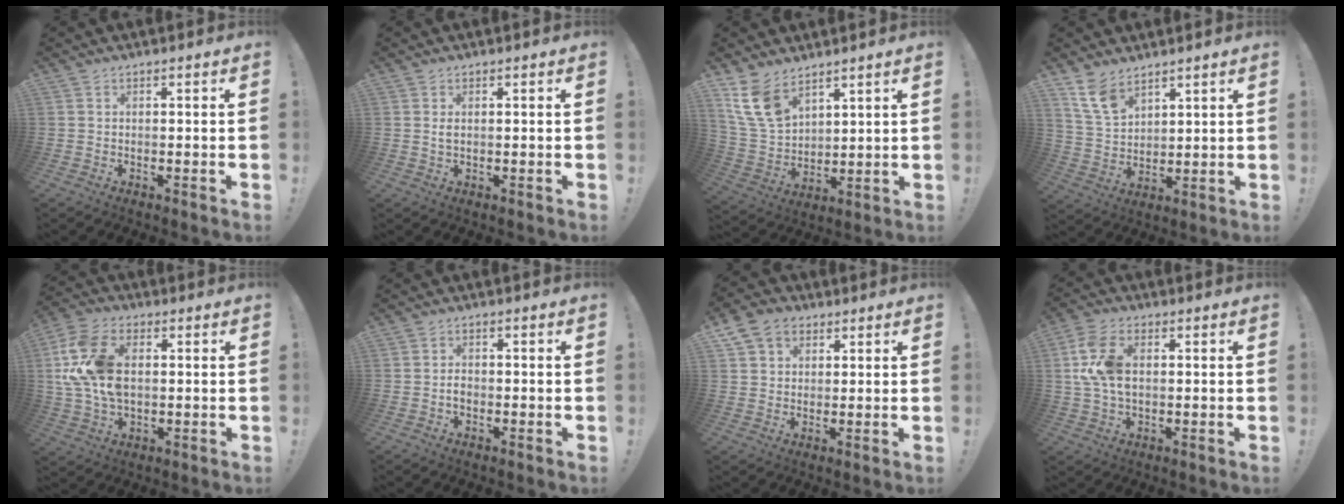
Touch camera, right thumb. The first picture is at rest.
{"total": 1.3, "force": [0.2, 0.7, 1.1], "torque": [-0.020, 0.001, 0.003]}
{"total": 12.8, "force": [8.4, 7.4, 6.2], "torque": [-0.129, -0.044, 0.167]}
{"total": 9.5, "force": [7.0, 4.9, 4.2], "torque": [-0.082, -0.038, 0.140]}
{"total": 16.1, "force": [1.8, 10.9, 11.8], "torque": [-0.229, 0.000, 0.034]}
{"total": 2.2, "force": [-1.1, 1.4, 1.2], "torque": [-0.017, 0.006, -0.020]}
{"total": 8.3, "force": [4.0, 6.6, 3.3], "torque": [-0.058, -0.006, 0.082]}
{"total": 11.6, "force": [1.4, 7.3, 8.9], "torque": [-0.183, 0.005, 0.029]}